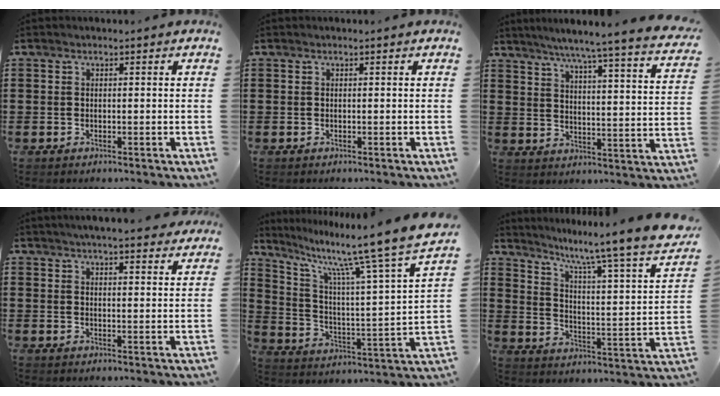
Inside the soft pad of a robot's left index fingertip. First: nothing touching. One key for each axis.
{"total": 0.0}
{"total": 6.0, "fx": 5.0, "fy": -1.2, "fz": 3.2, "tx": -0.083, "ty": -0.044, "tz": 0.075}
{"total": 4.2, "fx": 4.1, "fy": 0.0, "fz": 1.2, "tx": -0.036, "ty": -0.010, "tz": 0.074}
{"total": 13.0, "fx": 10.1, "fy": 0.0, "fz": 8.2, "tx": -0.161, "ty": -0.080, "tz": 0.151}
{"total": 8.6, "fx": 6.8, "fy": -0.5, "fz": 5.3, "tx": -0.119, "ty": -0.061, "tz": 0.101}